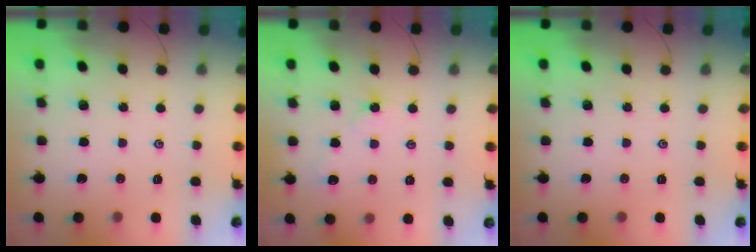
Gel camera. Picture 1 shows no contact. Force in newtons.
{"total": 2.2, "press": 2.1, "slide": 0.4}
{"total": 0.0}